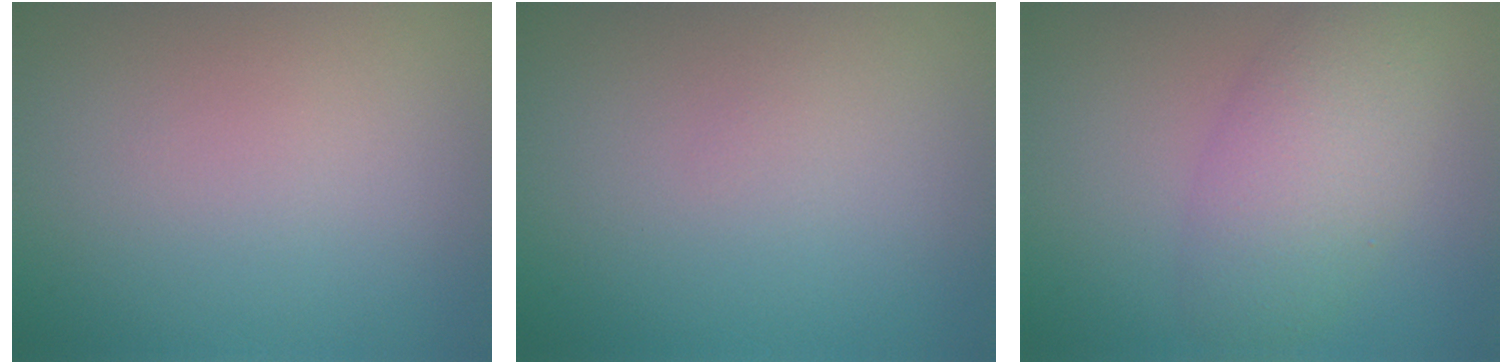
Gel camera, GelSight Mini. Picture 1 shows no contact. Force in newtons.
{"total": 0.0}
{"total": 5.0, "press": 5.0, "slide": 0.3}